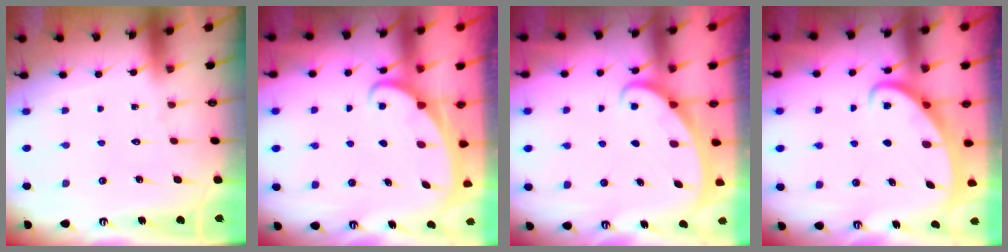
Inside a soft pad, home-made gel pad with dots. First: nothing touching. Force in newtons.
{"total": 2.4, "press": 2.4, "slide": 0.3}
{"total": 2.1, "press": 2.1, "slide": 0.1}
{"total": 2.5, "press": 2.5, "slide": 0.3}